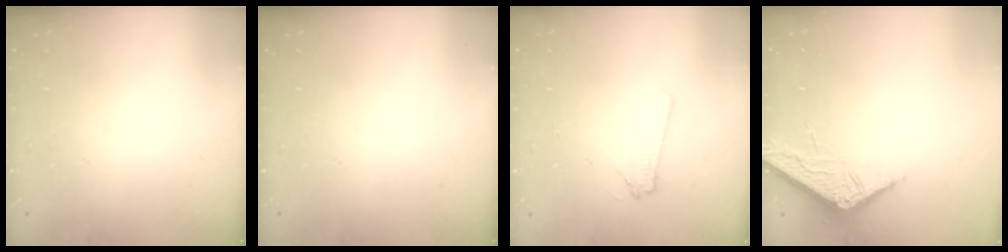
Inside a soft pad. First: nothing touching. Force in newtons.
{"total": 0.0}
{"total": 2.9, "press": 2.9, "slide": 0.4}
{"total": 7.4, "press": 7.3, "slide": 0.8}